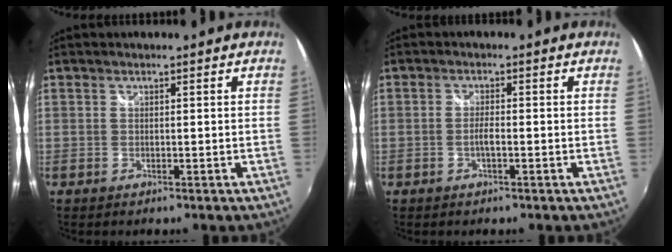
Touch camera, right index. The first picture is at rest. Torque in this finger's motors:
{"motor_torque": [0.30, -0.19, 0.14, 0.04]}